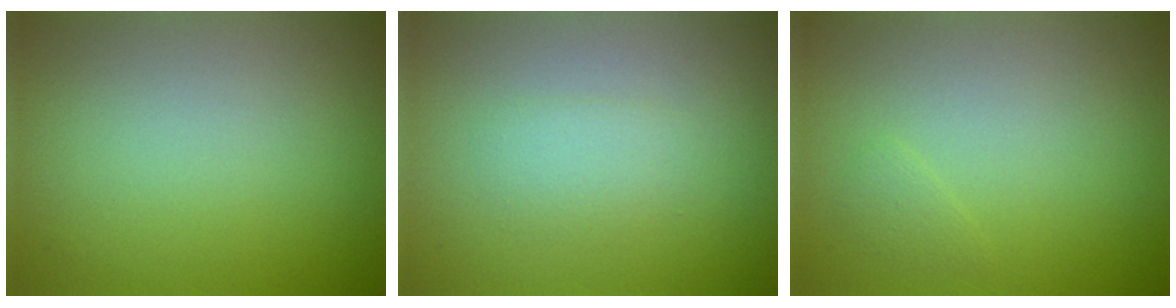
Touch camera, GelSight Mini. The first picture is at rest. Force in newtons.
{"total": 1.5, "press": 1.5, "slide": 0.1}
{"total": 0.7, "press": 0.7, "slide": 0.0}